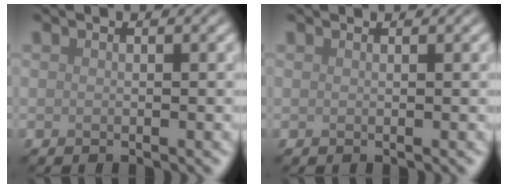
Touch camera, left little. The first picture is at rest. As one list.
[{"total": 0.9, "force": [0.8, 0.0, 0.2], "torque": [-0.008, -0.004, 0.008]}]